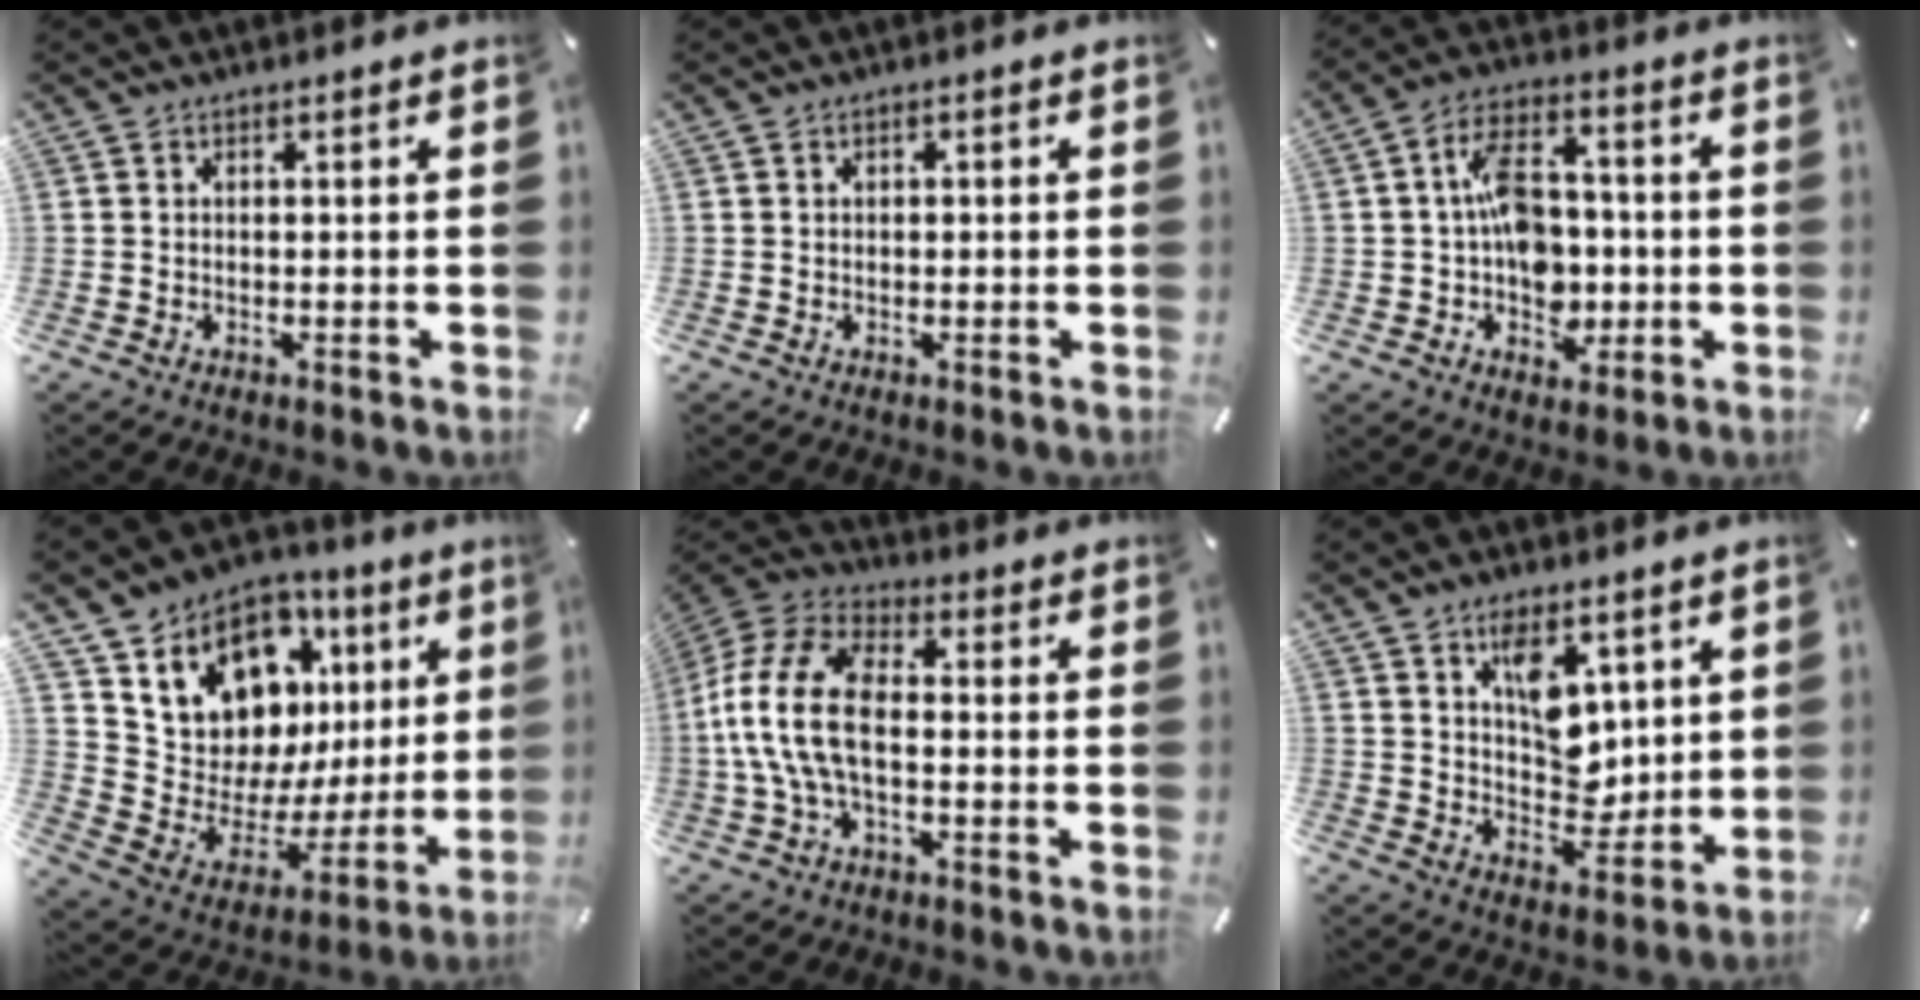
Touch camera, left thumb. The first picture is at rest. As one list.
[{"total": 0.8, "force": [0.0, 0.6, 0.5], "torque": [-0.010, 0.004, -0.002]}, {"total": 11.4, "force": [-0.8, 8.2, 7.9], "torque": [-0.143, 0.021, -0.009]}, {"total": 12.6, "force": [7.8, 9.3, 3.2], "torque": [-0.059, -0.084, 0.149]}, {"total": 14.8, "force": [-2.1, 8.2, 12.1], "torque": [-0.264, 0.002, -0.040]}, {"total": 10.5, "force": [4.2, 7.1, 6.5], "torque": [-0.078, -0.023, 0.075]}]